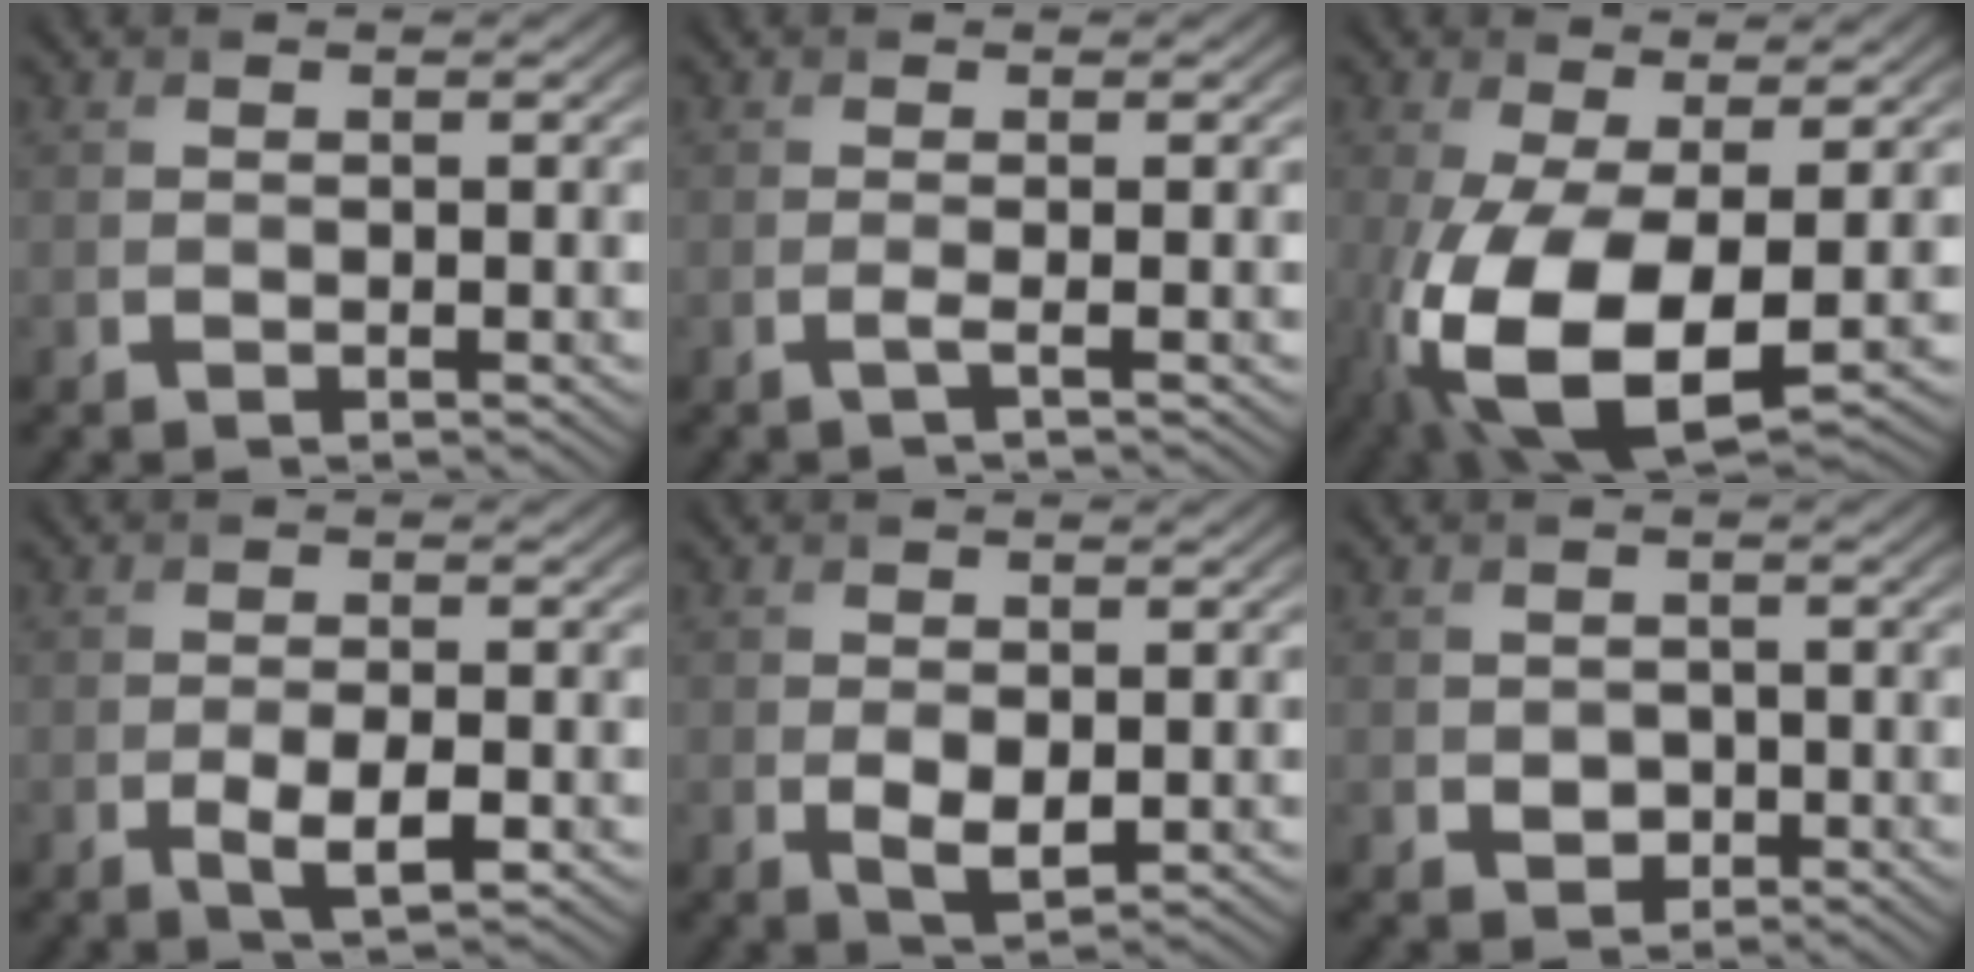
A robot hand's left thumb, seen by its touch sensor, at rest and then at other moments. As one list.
[{"total": 1.3, "force": [-0.4, 0.1, 1.3], "torque": [-0.023, 0.000, -0.013]}, {"total": 12.6, "force": [-2.8, 6.4, 10.5], "torque": [-0.255, -0.041, -0.038]}, {"total": 3.7, "force": [-1.3, 1.4, 3.2], "torque": [-0.065, -0.010, -0.020]}, {"total": 2.9, "force": [-0.3, 1.7, 2.4], "torque": [-0.047, -0.010, 0.001]}, {"total": 1.8, "force": [-0.5, 1.5, 0.8], "torque": [-0.018, -0.009, -0.008]}]